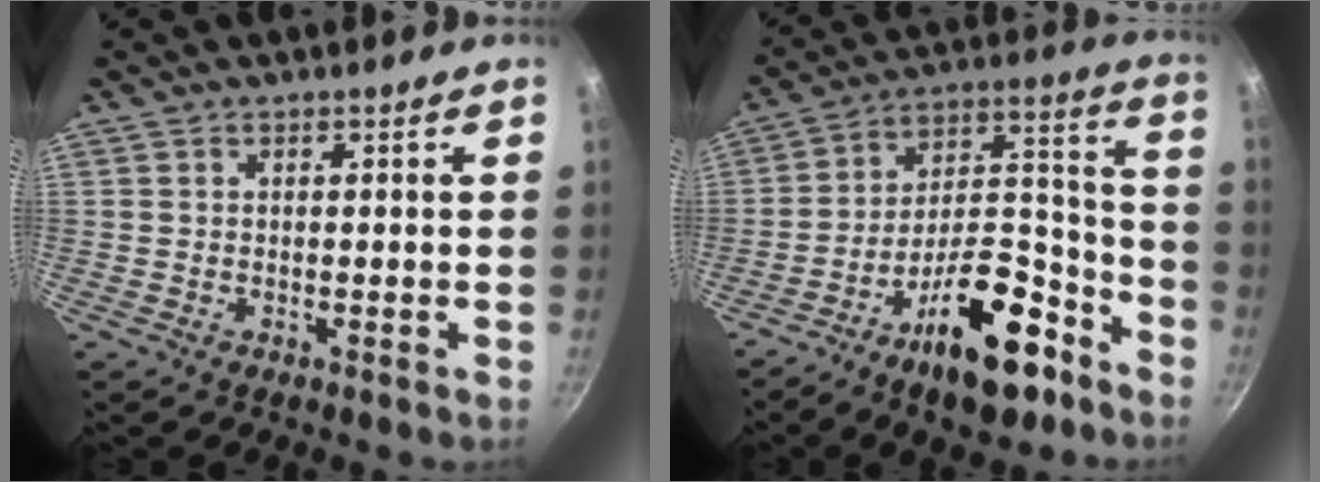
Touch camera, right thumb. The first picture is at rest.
{"total": 20.0, "force": [-11.7, 8.7, 13.7], "torque": [-0.174, 0.099, -0.184]}